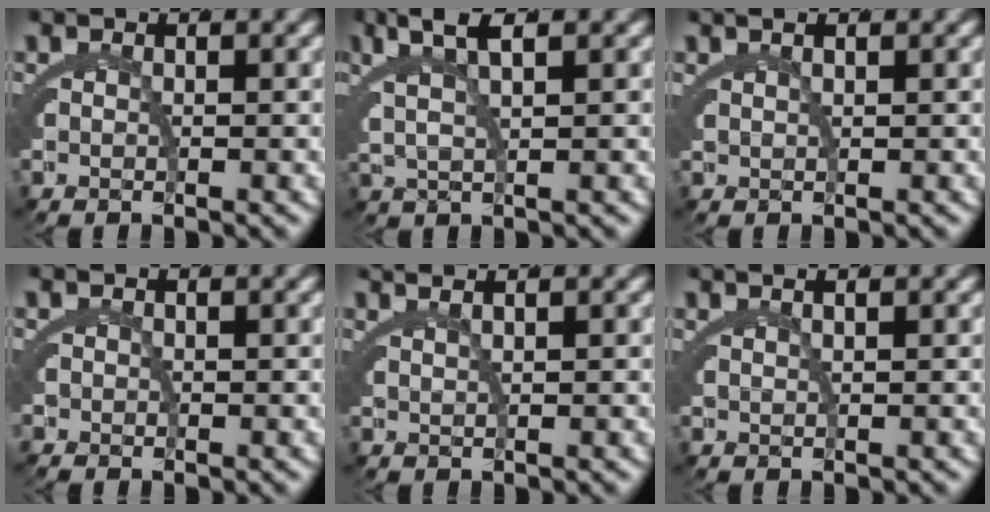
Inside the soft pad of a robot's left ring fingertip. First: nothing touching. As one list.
[{"total": 5.0, "force": [2.5, 1.5, 4.1], "torque": [-0.078, 0.008, 0.044]}, {"total": 1.9, "force": [1.5, 0.1, 1.2], "torque": [-0.006, 0.010, 0.026]}, {"total": 0.6, "force": [-0.3, -0.4, -0.4], "torque": [0.015, 0.000, -0.008]}, {"total": 2.6, "force": [2.1, -0.2, 1.4], "torque": [-0.002, 0.015, 0.034]}, {"total": 1.8, "force": [1.4, -0.2, 1.1], "torque": [0.001, 0.015, 0.020]}]